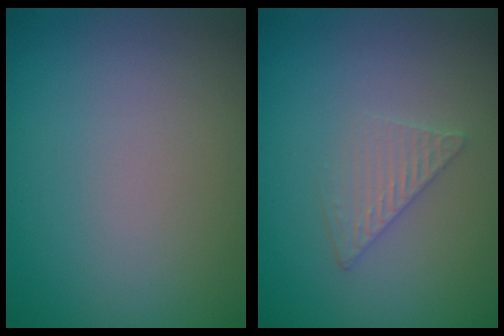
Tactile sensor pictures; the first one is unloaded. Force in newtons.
{"total": 2.0, "press": 2.0, "slide": 0.2}